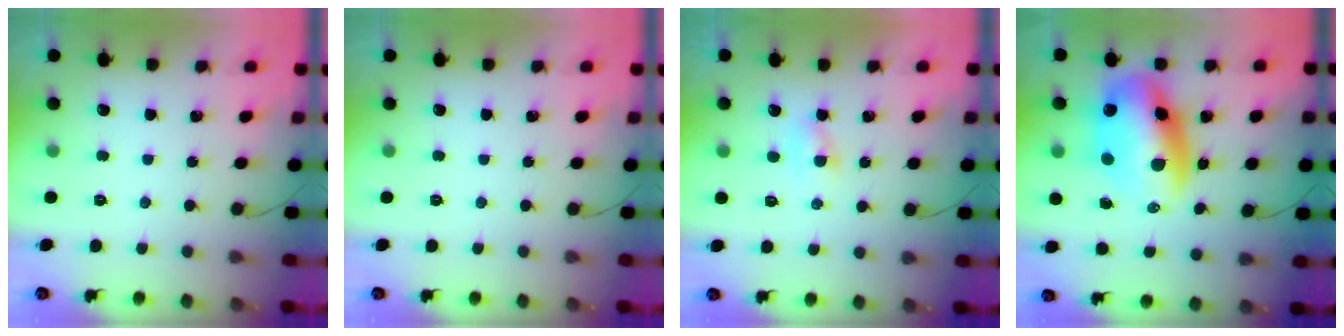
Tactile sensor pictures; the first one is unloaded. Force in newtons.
{"total": 0.0}
{"total": 1.6, "press": 1.4, "slide": 0.7}
{"total": 15.1, "press": 14.6, "slide": 3.9}